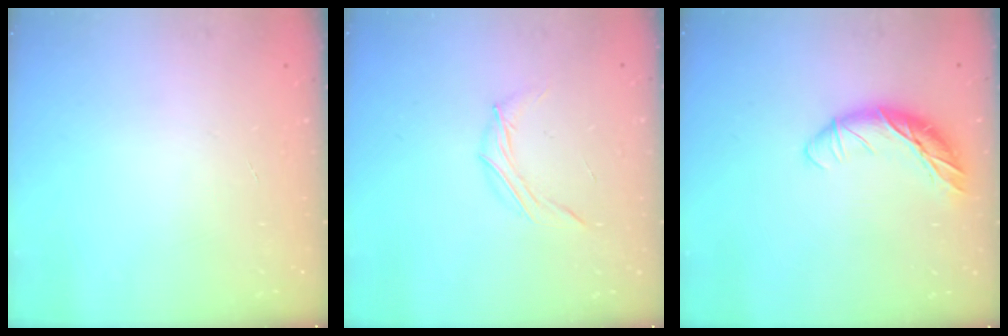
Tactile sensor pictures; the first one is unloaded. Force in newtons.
{"total": 4.9, "press": 4.8, "slide": 1.3}
{"total": 11.1, "press": 11.0, "slide": 1.5}